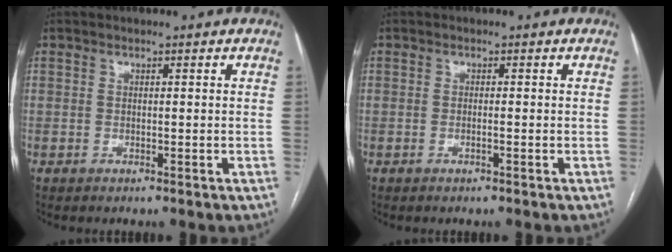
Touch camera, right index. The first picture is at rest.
{"total": 0.6, "force": [-0.2, 0.0, 0.6], "torque": [-0.012, 0.000, -0.004]}